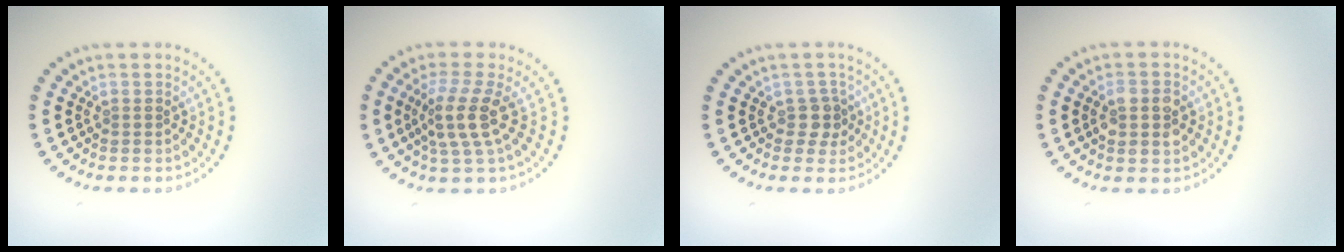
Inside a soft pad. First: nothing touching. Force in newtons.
{"total": 3.5, "press": 3.0, "slide": 1.8}
{"total": 1.8, "press": 1.5, "slide": 0.9}
{"total": 2.9, "press": 2.9, "slide": 0.3}